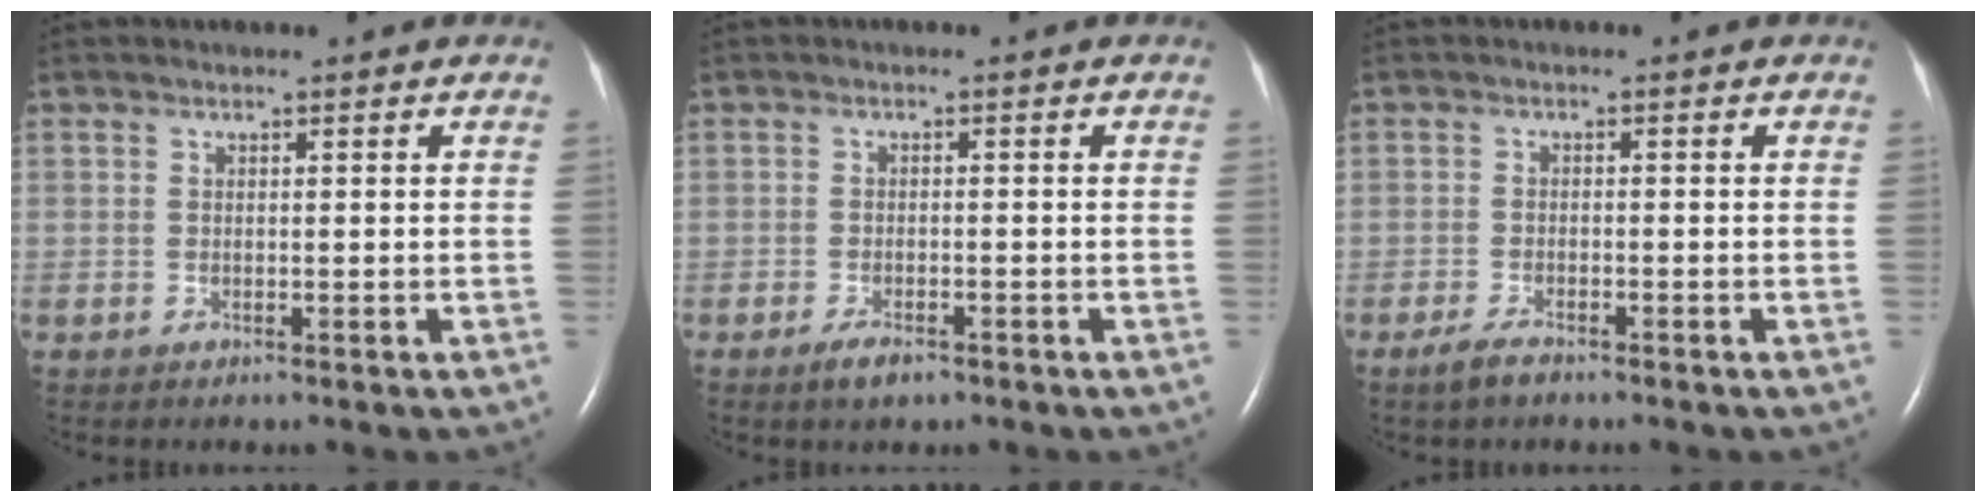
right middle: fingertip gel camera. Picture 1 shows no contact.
{"total": 2.6, "force": [-1.8, 0.9, 1.7], "torque": [-0.040, -0.004, -0.029]}
{"total": 2.4, "force": [-1.9, 0.6, 1.4], "torque": [-0.040, -0.005, -0.036]}